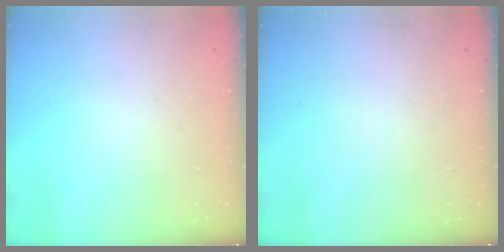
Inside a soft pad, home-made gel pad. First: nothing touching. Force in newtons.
{"total": 0.0}